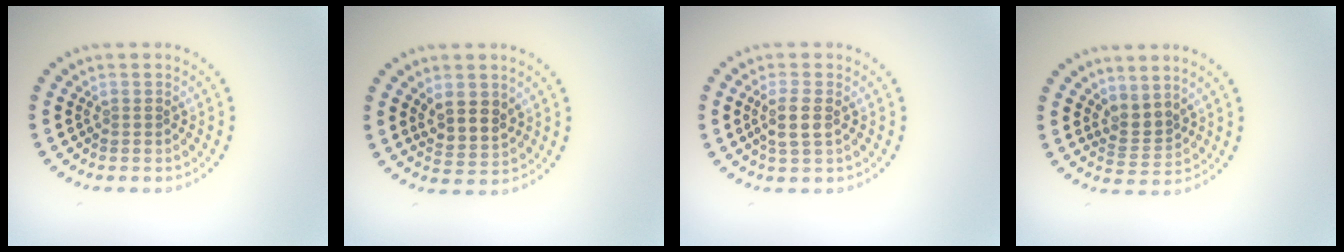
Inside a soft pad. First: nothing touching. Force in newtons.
{"total": 3.0, "press": 2.7, "slide": 1.2}
{"total": 2.4, "press": 2.1, "slide": 1.2}
{"total": 2.3, "press": 1.5, "slide": 1.7}